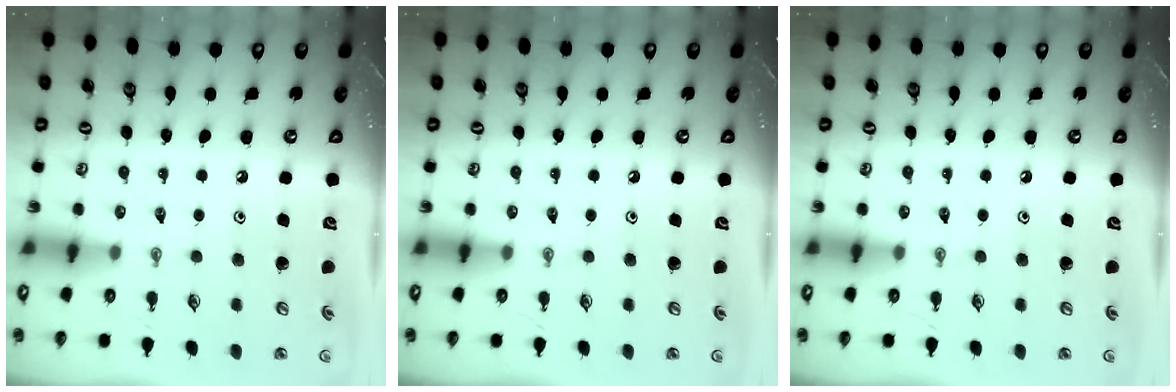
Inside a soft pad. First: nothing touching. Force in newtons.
{"total": 0.0}
{"total": 0.0}